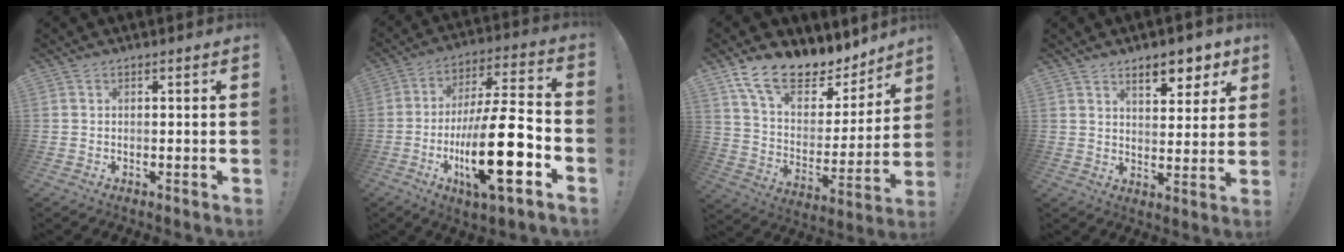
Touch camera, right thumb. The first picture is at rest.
{"total": 24.3, "force": [-7.5, 6.7, 22.1], "torque": [-0.387, 0.031, -0.122]}
{"total": 16.5, "force": [12.5, 7.2, 8.1], "torque": [-0.138, -0.087, 0.224]}
{"total": 8.7, "force": [5.9, 3.7, 5.1], "torque": [-0.064, -0.037, 0.104]}